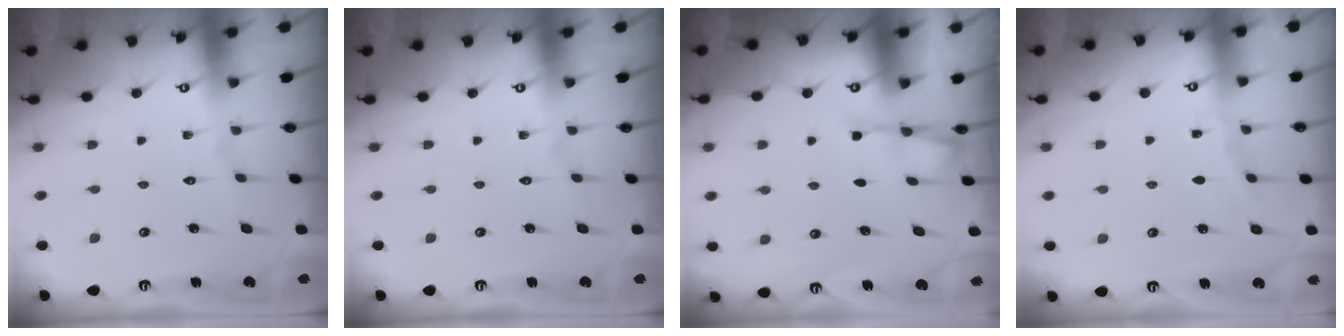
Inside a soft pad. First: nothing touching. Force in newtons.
{"total": 0.0}
{"total": 2.6, "press": 2.6, "slide": 0.5}
{"total": 3.0, "press": 3.0, "slide": 0.4}